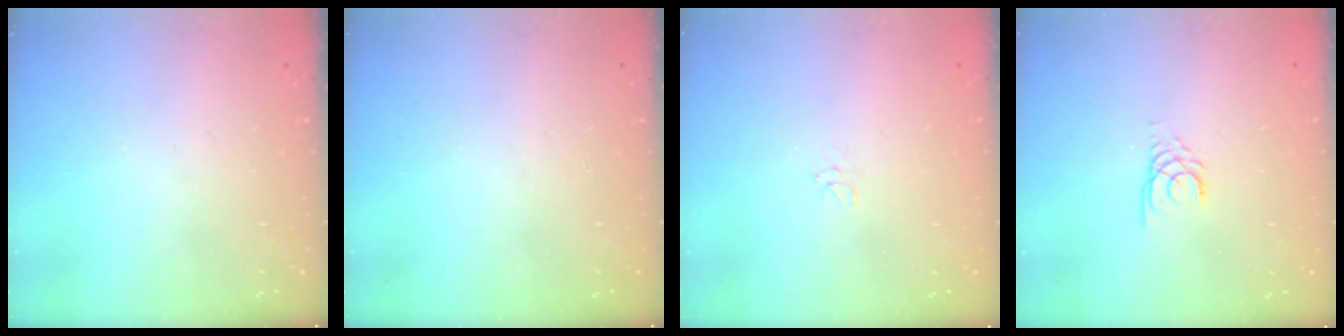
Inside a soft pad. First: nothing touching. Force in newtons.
{"total": 0.0}
{"total": 3.4, "press": 3.4, "slide": 0.2}
{"total": 3.0, "press": 2.9, "slide": 0.3}